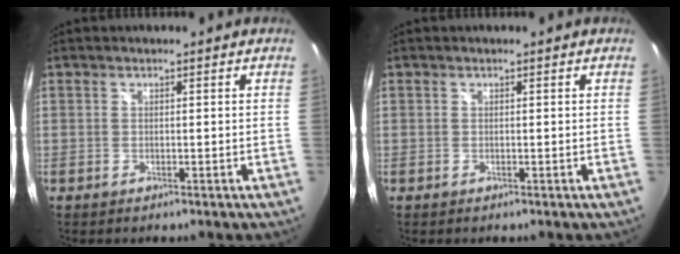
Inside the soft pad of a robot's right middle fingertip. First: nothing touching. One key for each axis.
{"total": 0.0}